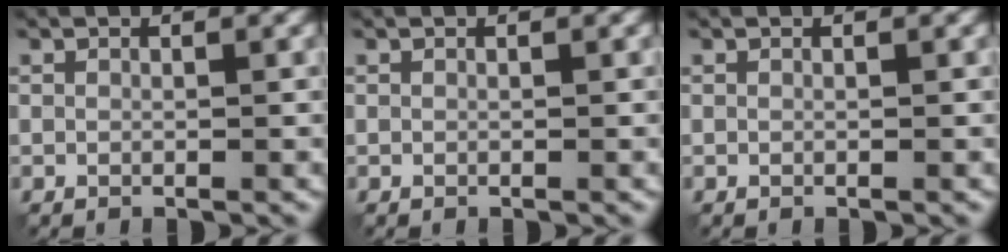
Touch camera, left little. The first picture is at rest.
{"total": 0.0}
{"total": 0.0}